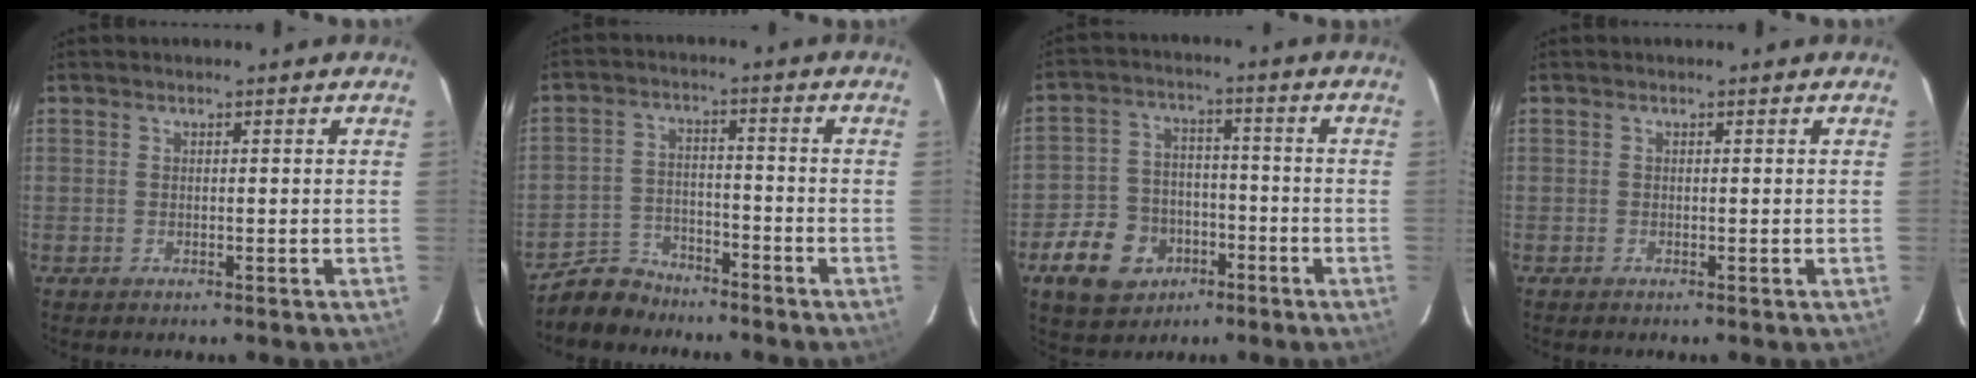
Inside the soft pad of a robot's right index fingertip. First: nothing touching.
{"total": 7.5, "force": [-6.7, 3.4, 1.0], "torque": [-0.043, 0.015, -0.114]}
{"total": 12.4, "force": [-6.3, 9.4, 5.1], "torque": [-0.143, 0.023, -0.087]}
{"total": 0.0}